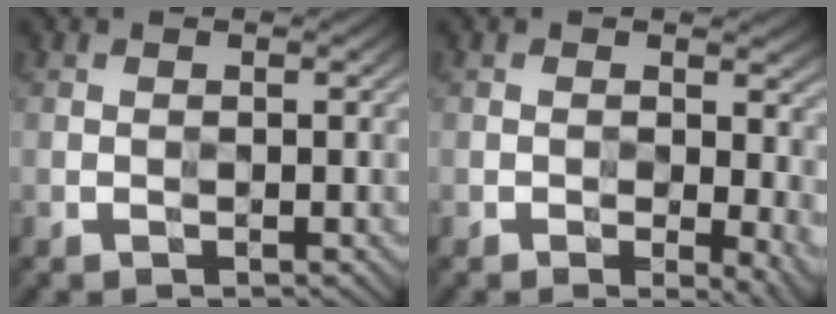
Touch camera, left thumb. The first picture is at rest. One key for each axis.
{"total": 5.2, "fx": -0.6, "fy": 2.8, "fz": 4.3, "tx": -0.043, "ty": -0.009, "tz": 0.001}